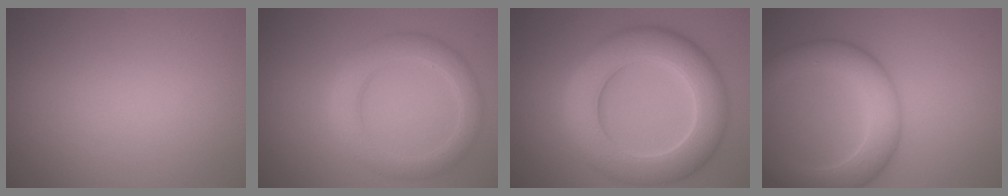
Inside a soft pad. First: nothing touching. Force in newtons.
{"total": 3.0, "press": 3.0, "slide": 0.2}
{"total": 9.1, "press": 9.1, "slide": 0.5}
{"total": 6.4, "press": 6.4, "slide": 0.2}